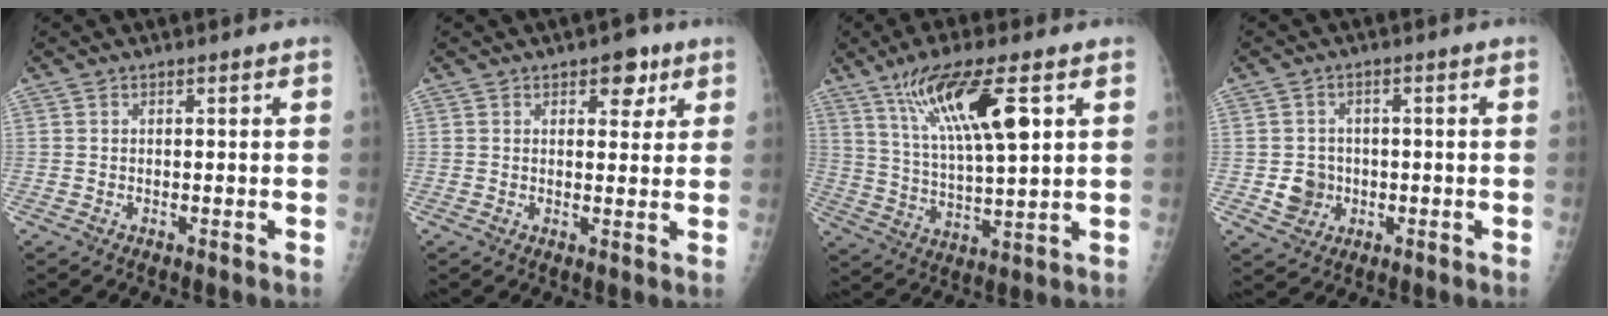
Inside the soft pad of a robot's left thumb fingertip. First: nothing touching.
{"total": 4.7, "force": [2.6, 2.8, 2.8], "torque": [-0.007, -0.008, 0.029]}
{"total": 15.1, "force": [6.7, 3.3, 13.1], "torque": [-0.240, -0.021, 0.128]}
{"total": 4.6, "force": [-0.9, 4.2, 1.5], "torque": [-0.001, 0.006, -0.010]}